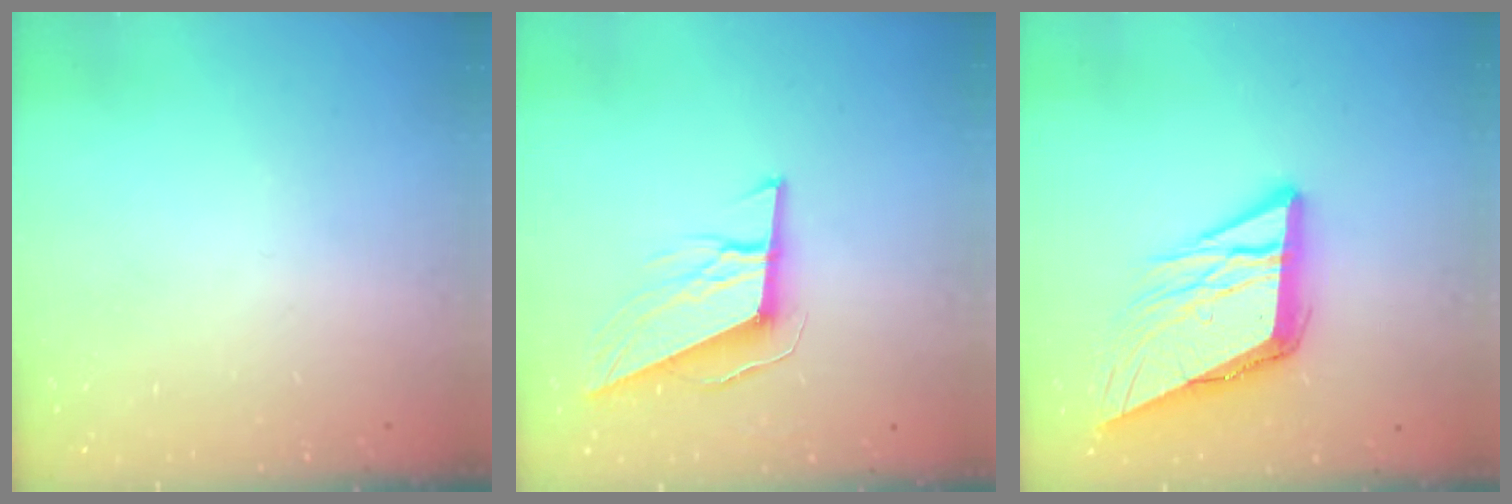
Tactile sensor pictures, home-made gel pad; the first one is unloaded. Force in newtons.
{"total": 10.3, "press": 10.0, "slide": 2.8}
{"total": 13.7, "press": 13.4, "slide": 2.6}